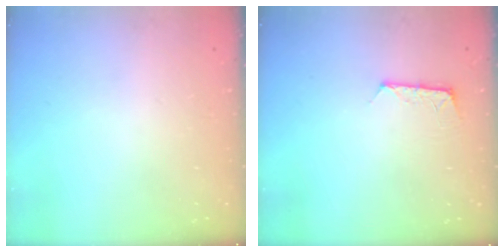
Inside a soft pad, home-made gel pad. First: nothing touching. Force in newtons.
{"total": 5.3, "press": 5.2, "slide": 0.6}